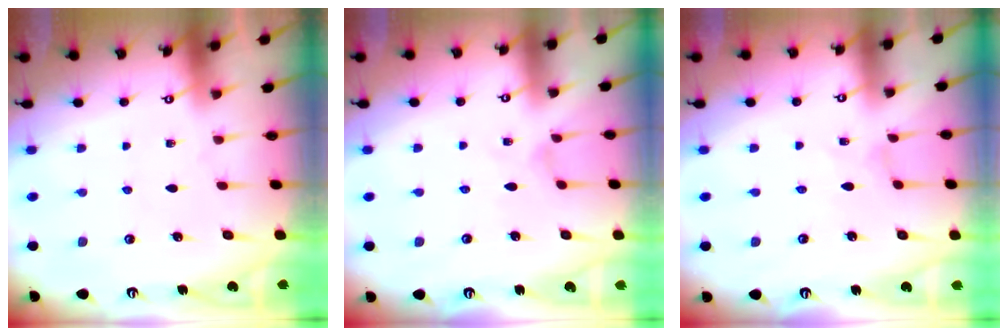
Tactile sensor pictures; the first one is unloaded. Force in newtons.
{"total": 0.0}
{"total": 0.0}